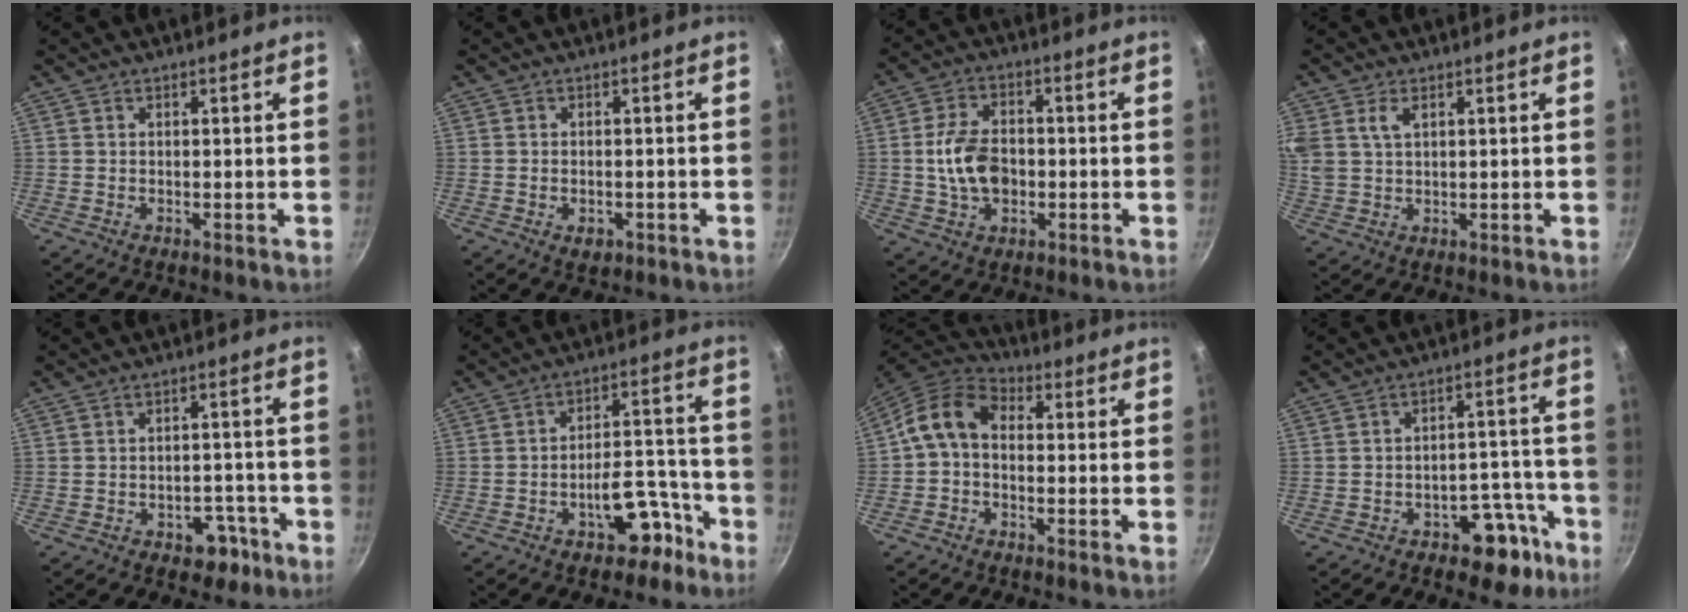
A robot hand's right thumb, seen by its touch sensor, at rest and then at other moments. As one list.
[{"total": 2.4, "force": [-0.9, 1.6, 1.6], "torque": [-0.019, 0.004, -0.007]}, {"total": 9.9, "force": [-0.8, 6.6, 7.4], "torque": [-0.122, 0.012, -0.016]}, {"total": 6.5, "force": [2.5, 3.9, 4.5], "torque": [-0.109, 0.003, 0.056]}, {"total": 5.5, "force": [-3.2, 3.6, 2.6], "torque": [-0.013, 0.032, -0.042]}, {"total": 9.7, "force": [-5.6, 5.1, 6.1], "torque": [-0.068, 0.064, -0.078]}, {"total": 9.5, "force": [-0.2, 6.6, 6.7], "torque": [-0.116, 0.029, -0.022]}, {"total": 9.7, "force": [-5.9, 5.2, 5.7], "torque": [-0.041, 0.057, -0.078]}]